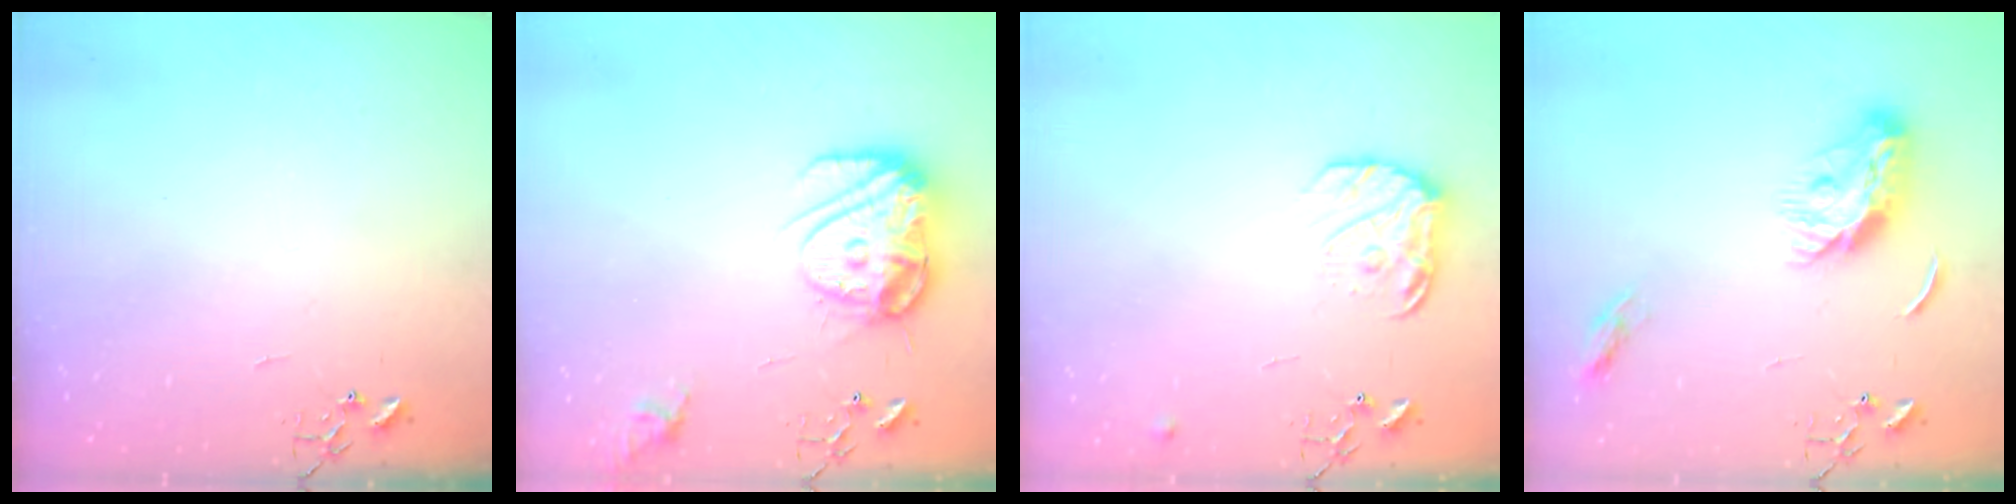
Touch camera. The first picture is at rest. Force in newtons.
{"total": 14.7, "press": 14.7, "slide": 1.0}
{"total": 11.5, "press": 11.5, "slide": 0.6}
{"total": 11.0, "press": 11.0, "slide": 0.1}